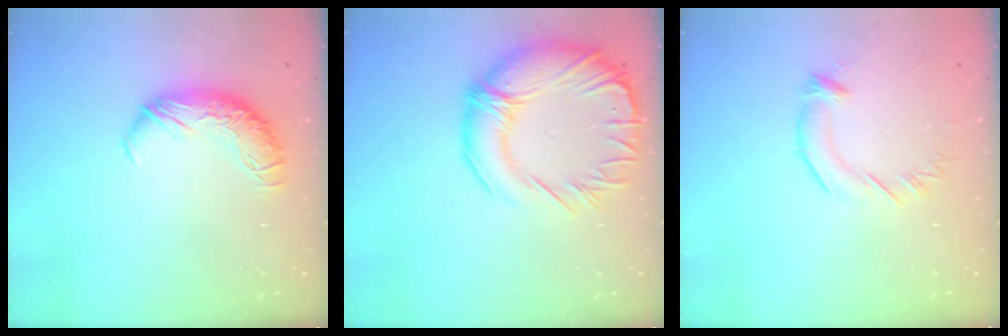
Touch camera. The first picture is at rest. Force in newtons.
{"total": 11.7, "press": 11.1, "slide": 3.7}
{"total": 3.0, "press": 3.0, "slide": 0.5}